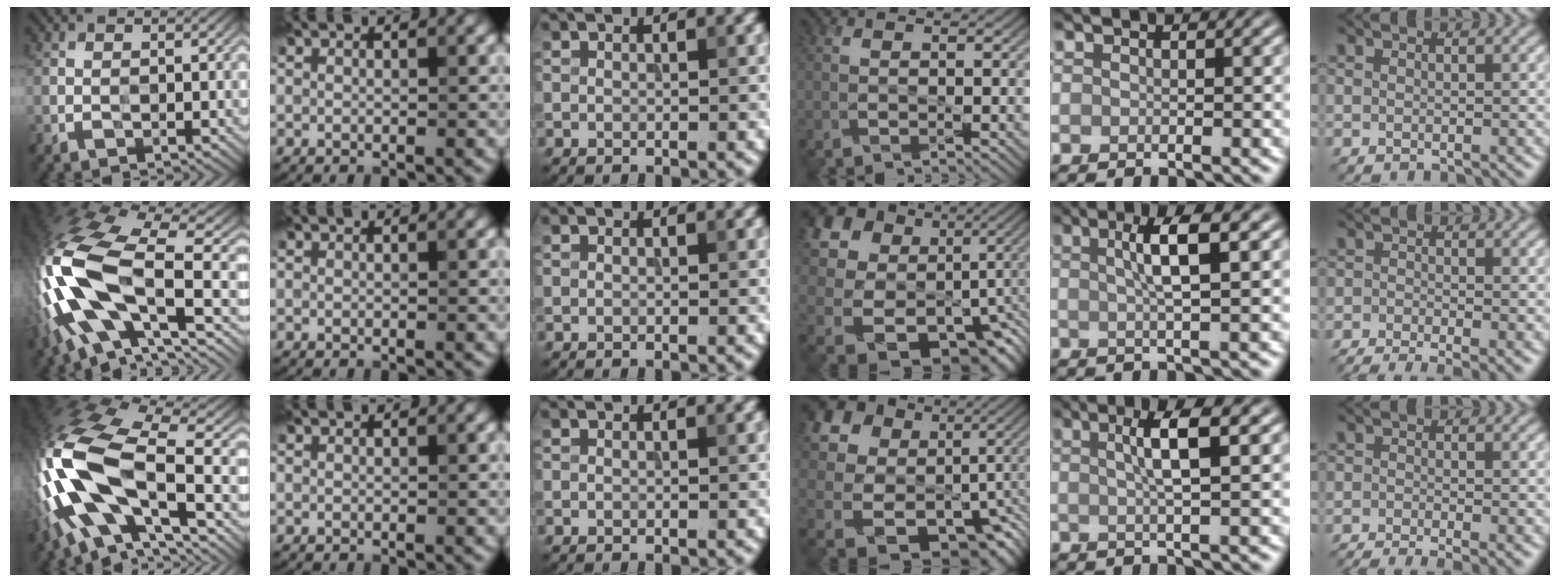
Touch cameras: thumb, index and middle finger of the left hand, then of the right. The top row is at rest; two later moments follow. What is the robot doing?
{"motion": "wipe", "object": "mirror"}